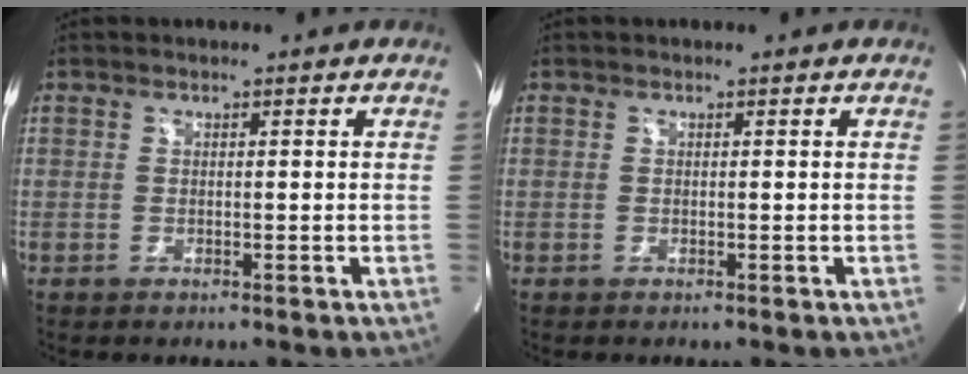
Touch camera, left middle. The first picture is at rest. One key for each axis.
{"total": 0.0}